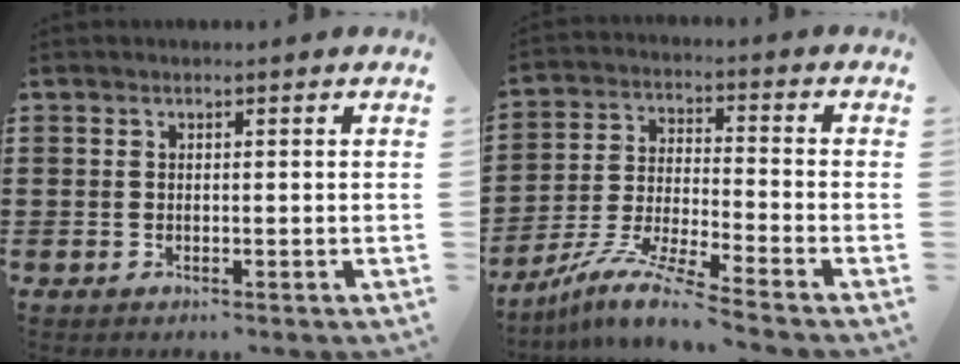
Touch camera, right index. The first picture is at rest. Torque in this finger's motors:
{"motor_torque": [-0.29, 1.77, -1.05, -0.21]}